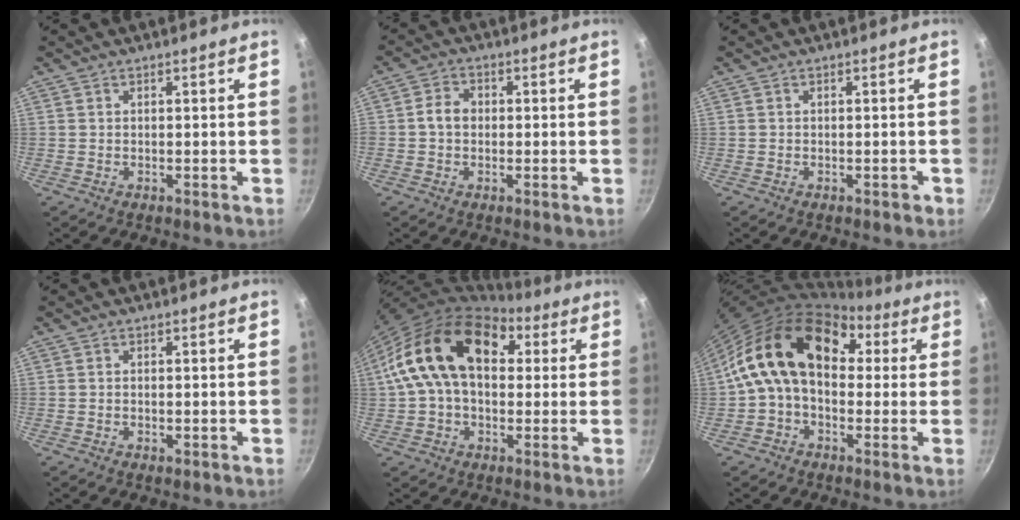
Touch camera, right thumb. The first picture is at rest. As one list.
[{"total": 4.0, "force": [0.0, 3.1, 2.6], "torque": [-0.044, 0.014, -0.011]}, {"total": 0.8, "force": [-0.4, 0.4, 0.5], "torque": [-0.007, 0.006, -0.002]}, {"total": 0.6, "force": [-0.1, 0.3, 0.5], "torque": [-0.008, 0.000, -0.003]}, {"total": 19.6, "force": [4.4, 12.9, 14.0], "torque": [-0.210, 0.031, 0.060]}, {"total": 17.9, "force": [3.0, 12.4, 12.6], "torque": [-0.183, 0.034, 0.030]}]